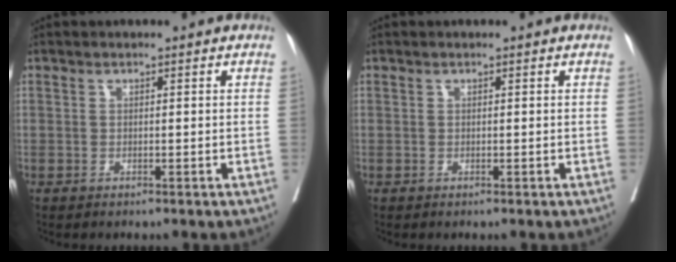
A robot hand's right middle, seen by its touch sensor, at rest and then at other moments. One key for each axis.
{"total": 0.0}